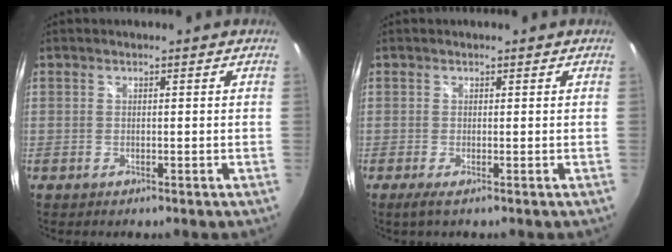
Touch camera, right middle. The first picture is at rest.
{"total": 1.2, "force": [-0.3, -0.2, 1.2], "torque": [-0.024, -0.006, -0.008]}